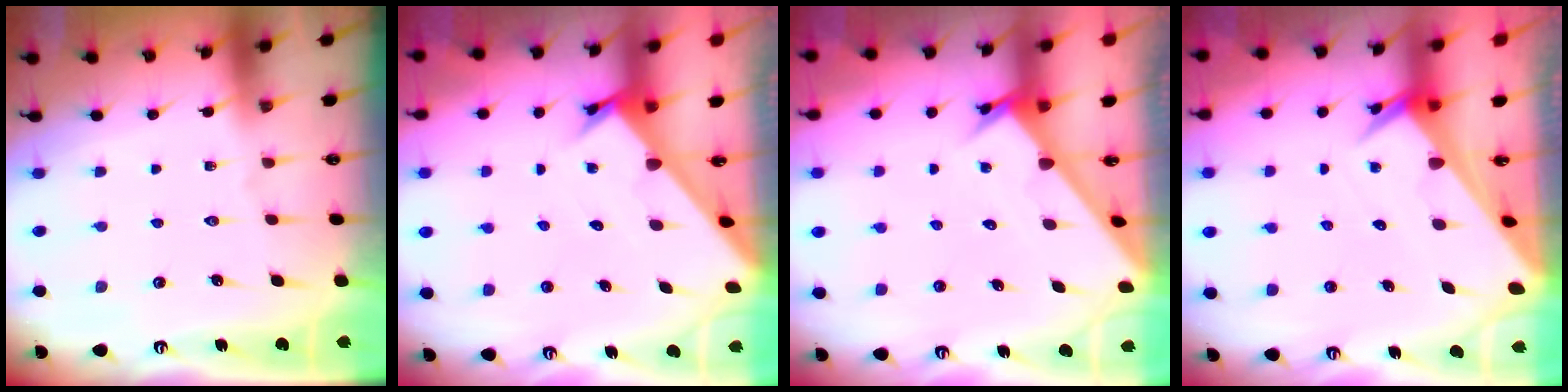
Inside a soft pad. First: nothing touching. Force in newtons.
{"total": 2.5, "press": 2.5, "slide": 0.2}
{"total": 2.9, "press": 2.9, "slide": 0.1}
{"total": 3.8, "press": 3.8, "slide": 0.2}